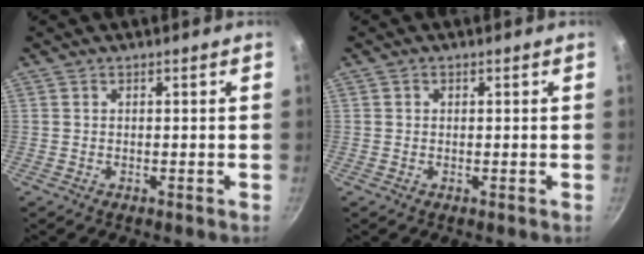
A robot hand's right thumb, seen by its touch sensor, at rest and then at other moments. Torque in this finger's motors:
{"motor_torque": [-0.40, 0.22, -0.08, 0.20, 0.05]}